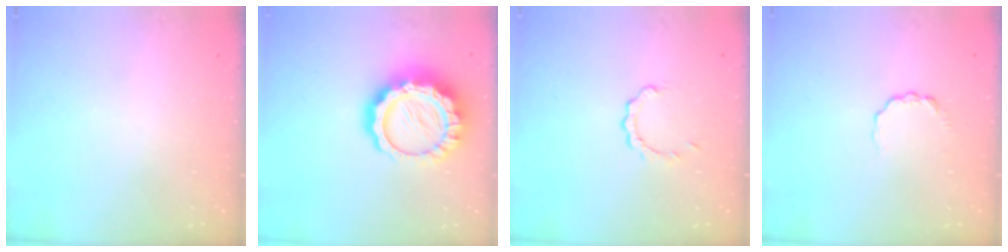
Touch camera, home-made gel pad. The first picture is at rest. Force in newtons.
{"total": 16.9, "press": 16.9, "slide": 1.5}
{"total": 2.6, "press": 2.5, "slide": 0.3}
{"total": 3.9, "press": 3.9, "slide": 0.5}